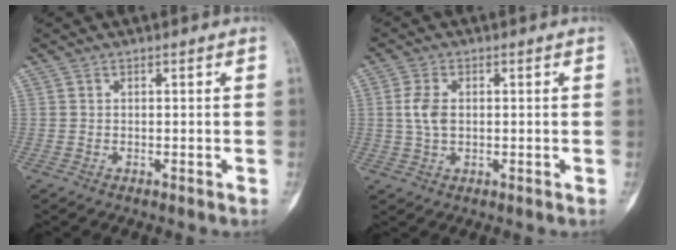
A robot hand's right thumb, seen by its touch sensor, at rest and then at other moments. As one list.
[{"total": 4.3, "force": [0.4, 2.6, 3.4], "torque": [-0.073, 0.004, 0.007]}]